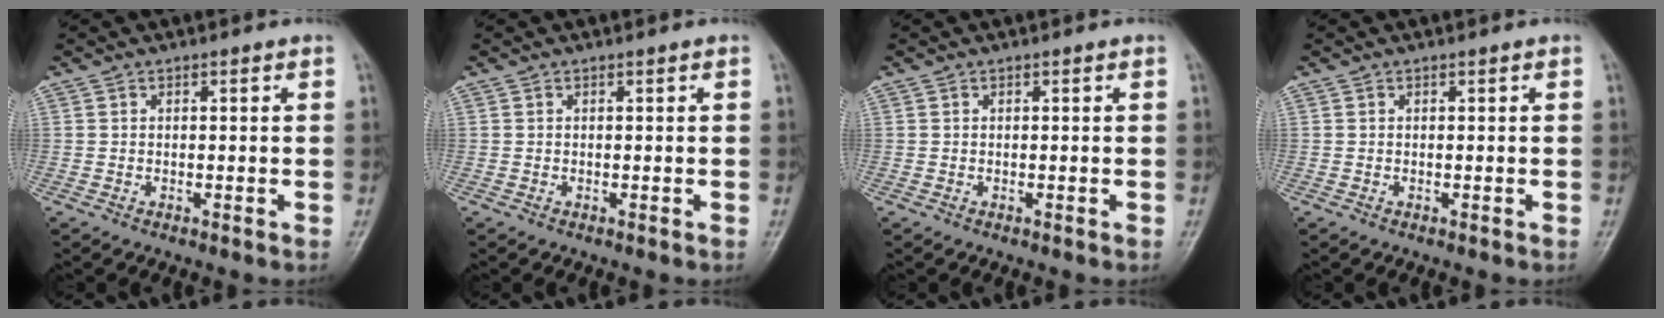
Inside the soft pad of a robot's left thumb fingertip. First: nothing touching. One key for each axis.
{"total": 0.0}
{"total": 0.0}
{"total": 0.0}